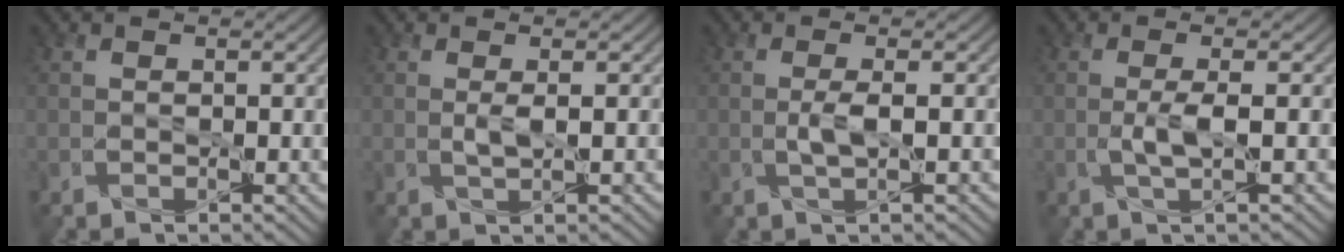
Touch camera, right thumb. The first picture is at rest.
{"total": 1.5, "force": [0.3, 0.1, 1.4], "torque": [-0.033, 0.003, 0.004]}
{"total": 2.2, "force": [-0.1, 0.3, 2.1], "torque": [-0.046, 0.002, -0.004]}
{"total": 2.7, "force": [-0.3, 0.4, 2.7], "torque": [-0.055, 0.003, -0.011]}